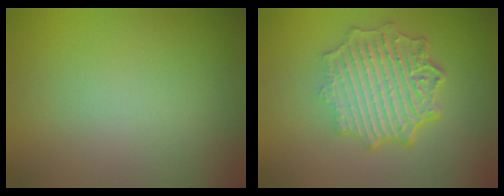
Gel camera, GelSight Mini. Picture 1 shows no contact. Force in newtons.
{"total": 7.1, "press": 5.3, "slide": 4.7}